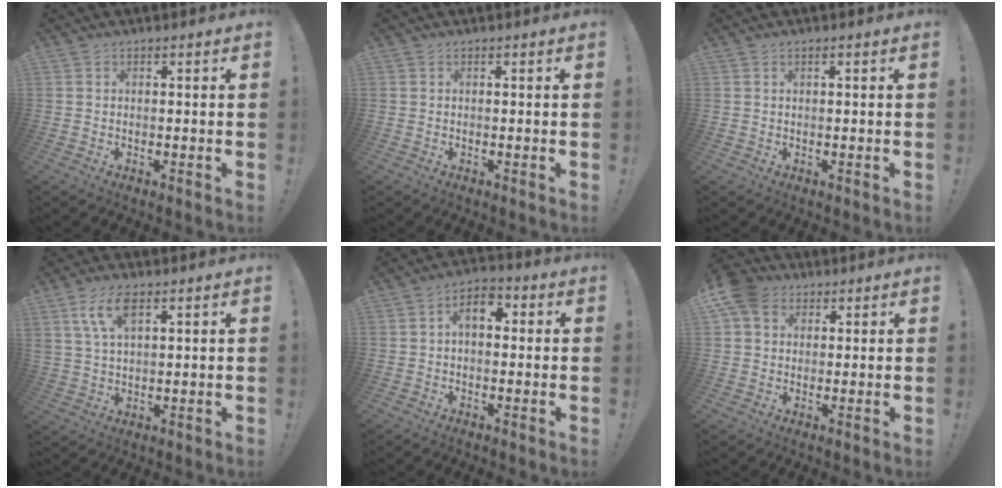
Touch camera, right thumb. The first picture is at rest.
{"total": 0.0}
{"total": 0.6, "force": [0.3, 0.0, 0.6], "torque": [-0.021, 0.004, 0.005]}
{"total": 7.8, "force": [4.2, 3.2, 5.8], "torque": [-0.123, -0.005, 0.078]}
{"total": 6.4, "force": [1.3, 4.0, 4.9], "torque": [-0.081, 0.008, 0.023]}
{"total": 7.9, "force": [3.5, 6.1, 3.6], "torque": [-0.067, -0.006, 0.069]}